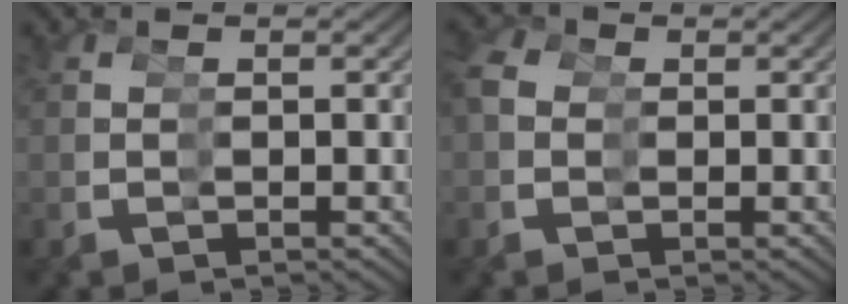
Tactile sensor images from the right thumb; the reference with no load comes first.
{"total": 1.9, "force": [0.0, 1.8, -0.6], "torque": [-0.004, -0.010, 0.003]}